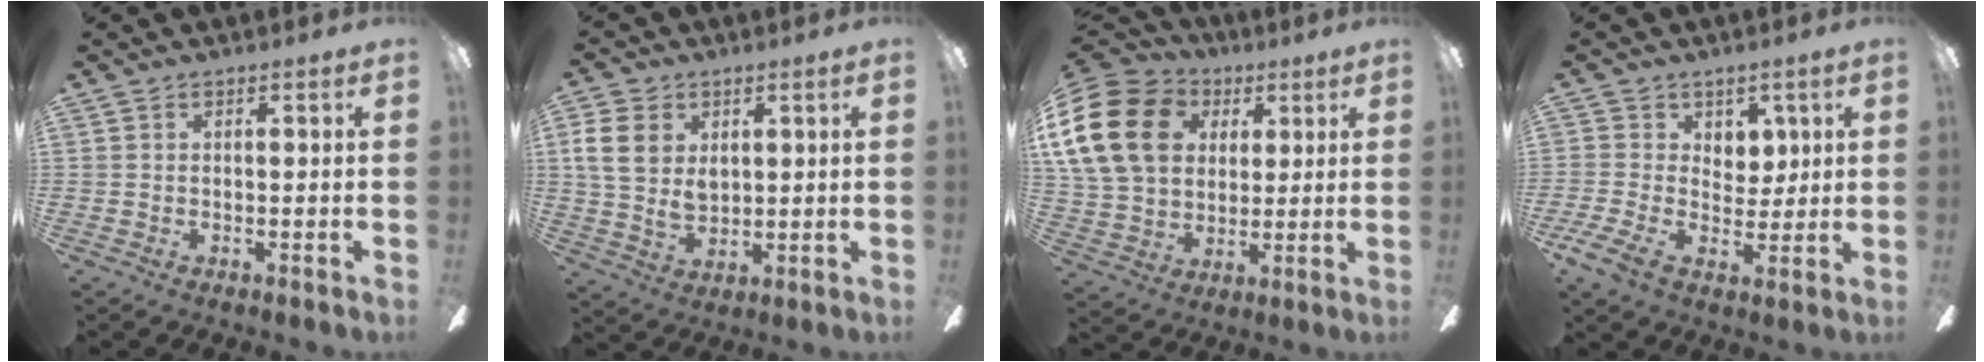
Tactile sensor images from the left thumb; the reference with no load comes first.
{"total": 10.2, "force": [3.0, 7.5, 6.2], "torque": [-0.126, 0.001, 0.055]}
{"total": 21.9, "force": [6.3, 16.7, 12.8], "torque": [-0.278, -0.002, 0.110]}
{"total": 7.7, "force": [1.8, 5.9, 4.6], "torque": [-0.078, -0.002, 0.032]}